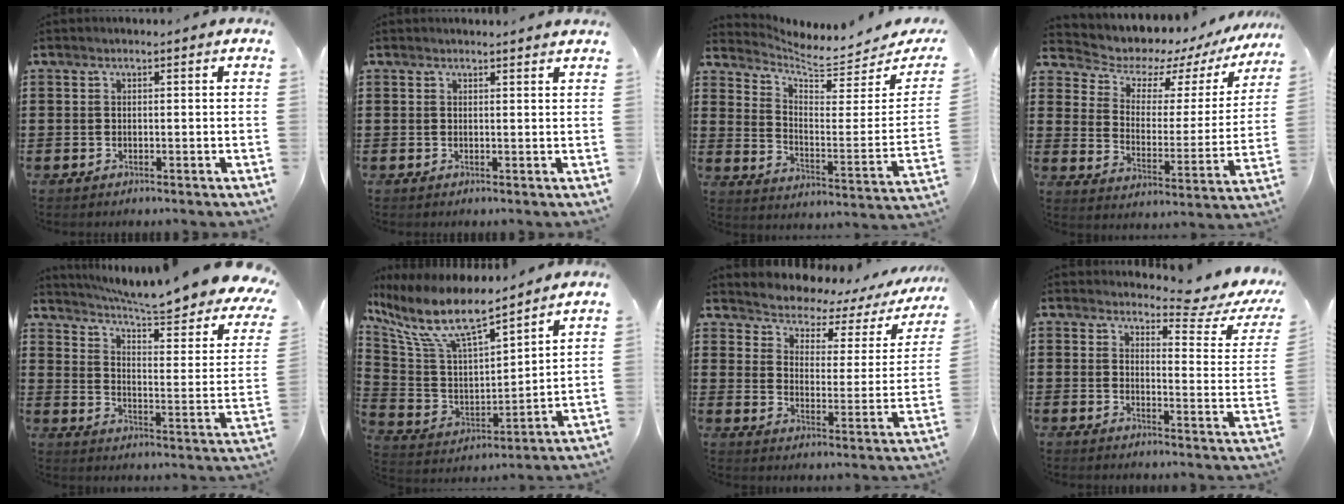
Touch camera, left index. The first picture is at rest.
{"total": 1.1, "force": [1.1, -0.1, 0.2], "torque": [-0.005, -0.002, 0.022]}
{"total": 5.5, "force": [5.3, 0.7, 1.3], "torque": [-0.048, -0.053, 0.087]}
{"total": 5.7, "force": [4.9, 2.5, 1.5], "torque": [-0.055, -0.042, 0.078]}
{"total": 7.0, "force": [5.9, 0.5, 3.6], "torque": [-0.081, -0.054, 0.095]}
{"total": 11.4, "force": [8.4, 2.6, 7.3], "torque": [-0.173, -0.047, 0.146]}
{"total": 2.4, "force": [2.1, 1.1, 0.6], "torque": [-0.031, -0.026, 0.024]}
{"total": 5.1, "force": [4.4, 0.7, 2.6], "torque": [-0.046, -0.028, 0.068]}